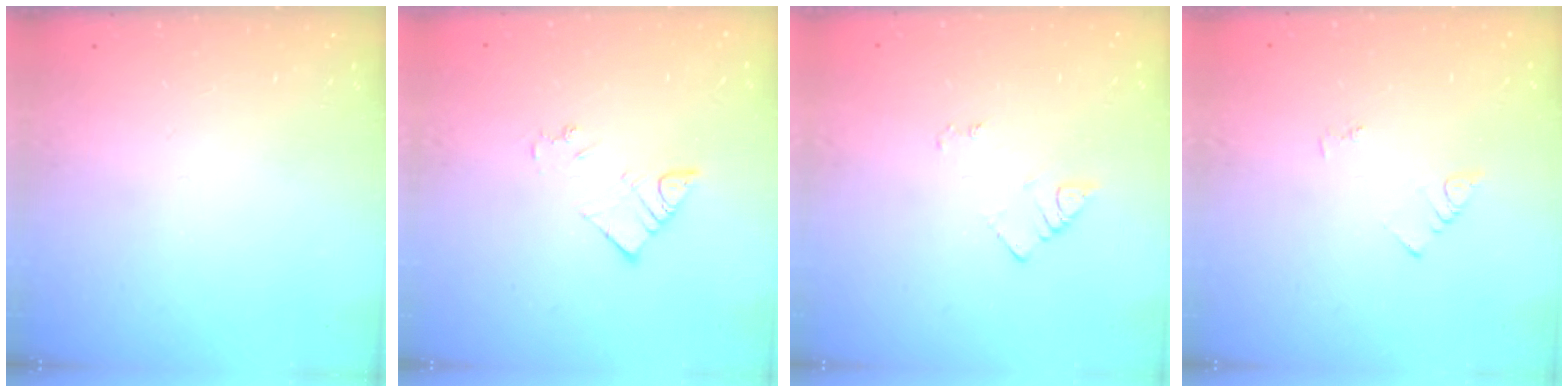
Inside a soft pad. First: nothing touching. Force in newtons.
{"total": 3.9, "press": 3.9, "slide": 0.1}
{"total": 3.4, "press": 3.4, "slide": 0.6}
{"total": 3.3, "press": 3.2, "slide": 0.4}